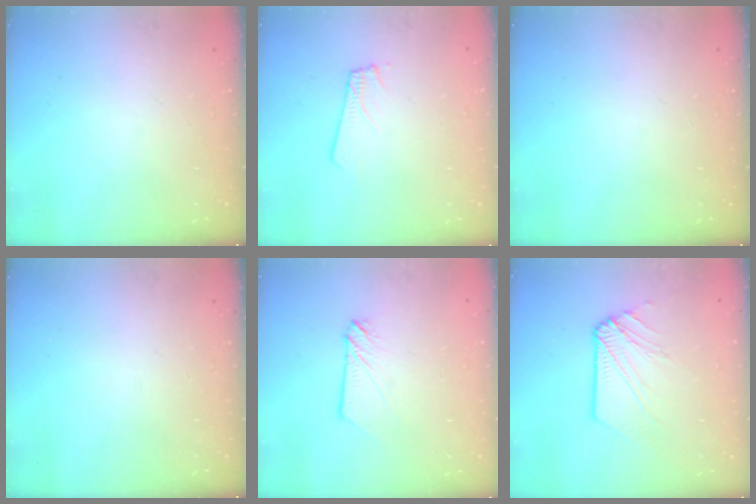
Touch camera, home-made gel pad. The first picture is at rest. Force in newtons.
{"total": 1.8, "press": 1.8, "slide": 0.1}
{"total": 0.0}
{"total": 0.0}
{"total": 3.3, "press": 3.2, "slide": 0.4}
{"total": 8.1, "press": 8.0, "slide": 1.2}